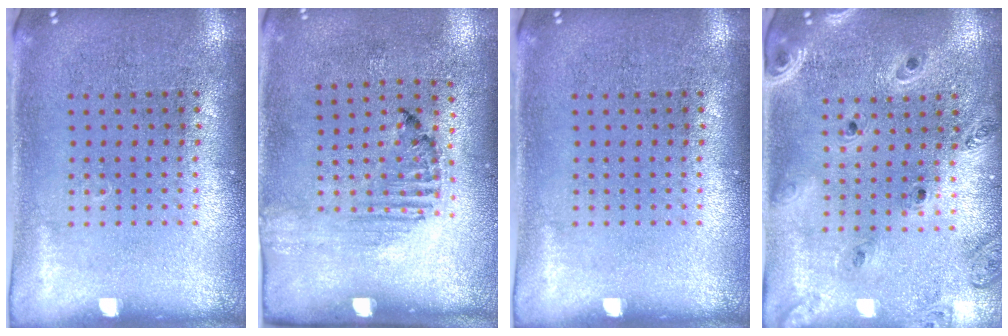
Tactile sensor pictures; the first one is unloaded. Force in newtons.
{"total": 1.5, "press": 1.2, "slide": 0.8}
{"total": 0.0}
{"total": 1.3, "press": 1.3, "slide": 0.2}